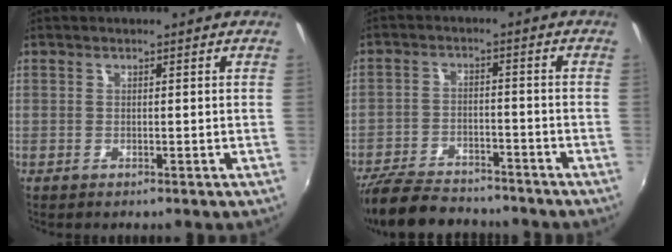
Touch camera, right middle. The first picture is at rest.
{"total": 14.9, "force": [-12.8, 4.9, 6.0], "torque": [-0.147, -0.015, -0.203]}